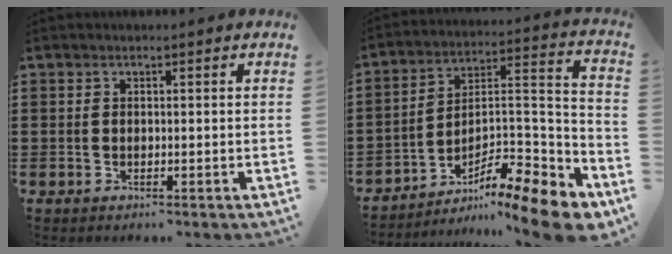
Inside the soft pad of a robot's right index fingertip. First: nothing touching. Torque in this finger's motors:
{"motor_torque": [1.24, -0.48, 0.52, 0.11]}